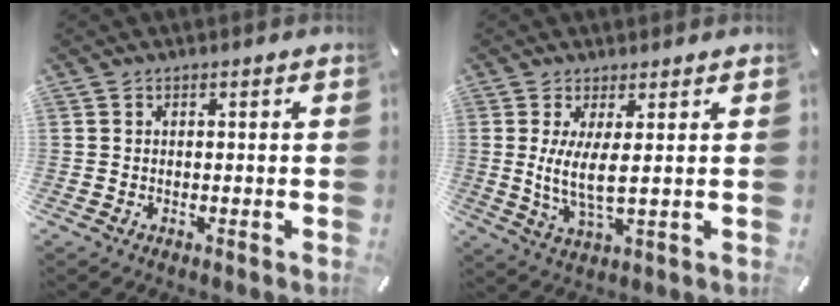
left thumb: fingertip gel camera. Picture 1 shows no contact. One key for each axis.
{"total": 7.0, "fx": 1.3, "fy": 1.4, "fz": 6.7, "tx": -0.148, "ty": -0.015, "tz": 0.021}